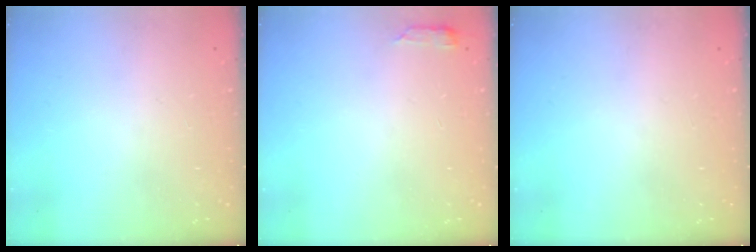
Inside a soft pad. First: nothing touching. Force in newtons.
{"total": 2.9, "press": 2.8, "slide": 0.6}
{"total": 0.0}